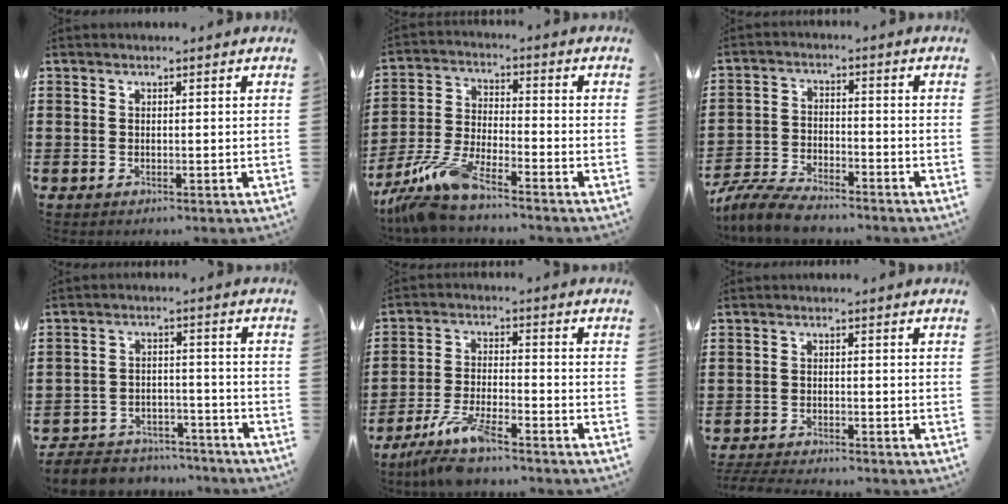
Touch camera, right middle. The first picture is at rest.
{"total": 8.6, "force": [-7.3, 0.9, 4.4], "torque": [-0.112, -0.009, -0.146]}
{"total": 6.5, "force": [-6.2, 0.9, 1.9], "torque": [-0.054, 0.001, -0.123]}
{"total": 5.1, "force": [-5.0, 1.2, 0.1], "torque": [-0.010, 0.007, -0.103]}
{"total": 7.7, "force": [-6.2, 1.3, 4.4], "torque": [-0.102, -0.008, -0.119]}
{"total": 3.1, "force": [-3.1, 0.2, 0.4], "torque": [-0.016, -0.005, -0.067]}